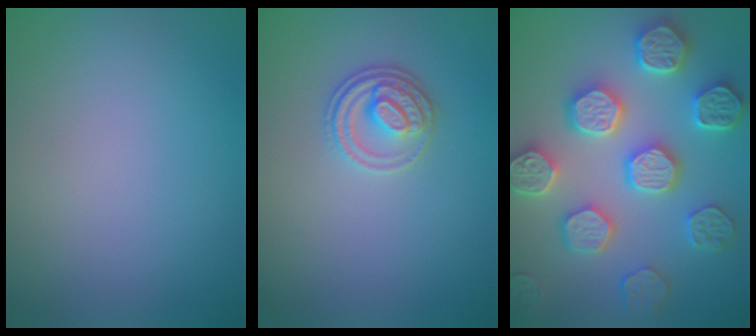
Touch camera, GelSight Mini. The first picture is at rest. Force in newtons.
{"total": 2.7, "press": 2.5, "slide": 1.0}
{"total": 7.2, "press": 6.5, "slide": 3.1}